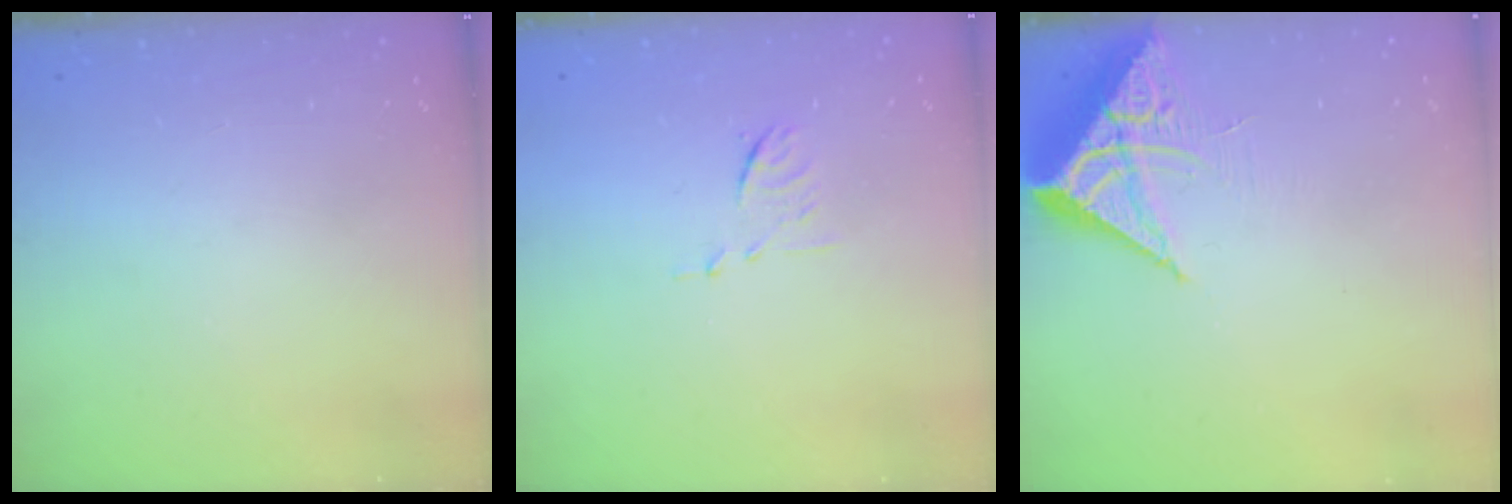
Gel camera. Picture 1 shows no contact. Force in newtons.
{"total": 6.2, "press": 6.2, "slide": 0.7}
{"total": 7.7, "press": 7.7, "slide": 0.5}